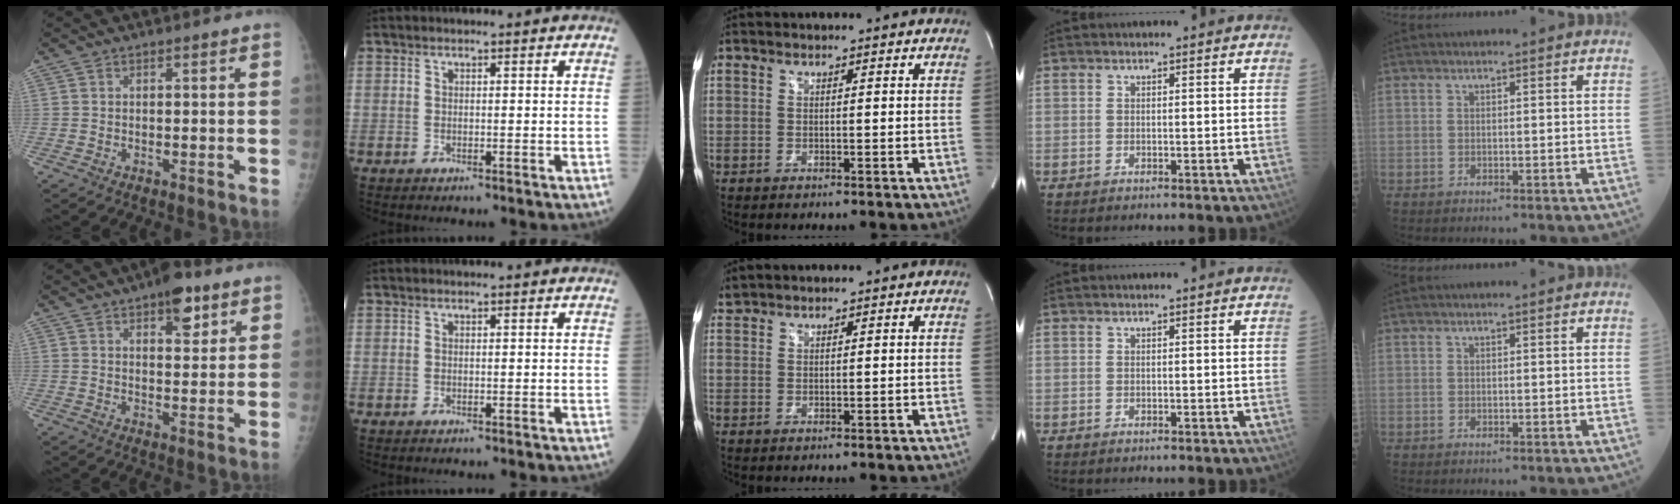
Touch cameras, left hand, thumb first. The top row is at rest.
{"thumb": {"total": 7.2, "force": [4.2, 3.2, 4.9], "torque": [-0.044, -0.018, 0.053]}, "middle": {"total": 1.0, "force": [1.0, 0.1, -0.1], "torque": [-0.007, 0.012, 0.026]}}